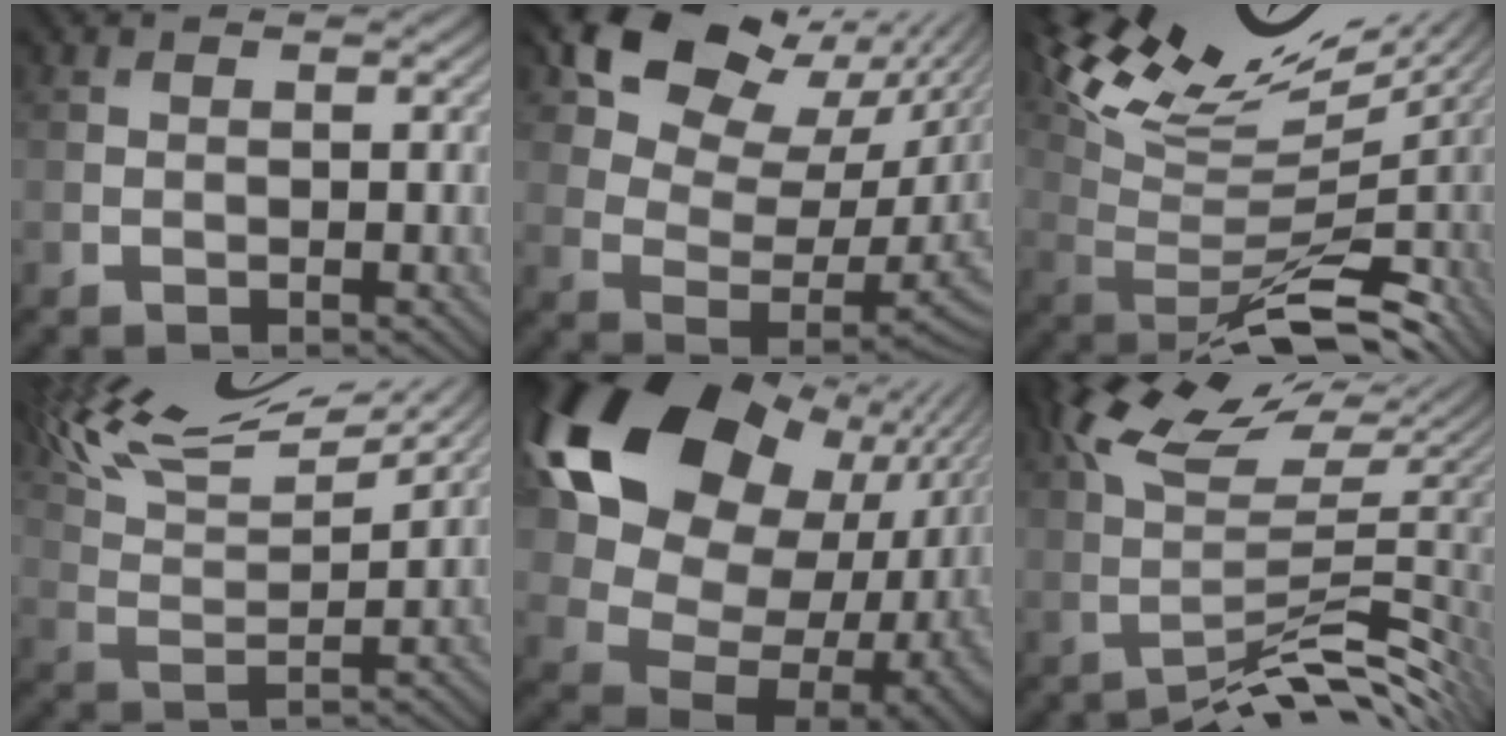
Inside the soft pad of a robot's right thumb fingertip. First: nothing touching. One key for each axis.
{"total": 13.2, "fx": 7.6, "fy": 7.9, "fz": 7.2, "tx": -0.130, "ty": 0.012, "tz": 0.134}
{"total": 13.1, "fx": 5.6, "fy": 4.2, "fz": 11.1, "tx": -0.181, "ty": 0.024, "tz": 0.119}
{"total": 15.3, "fx": 12.0, "fy": 4.0, "fz": 8.6, "tx": -0.199, "ty": 0.034, "tz": 0.186}
{"total": 20.2, "fx": 5.8, "fy": 15.0, "fz": 12.2, "tx": -0.245, "ty": -0.031, "tz": 0.157}
{"total": 9.6, "fx": -0.9, "fy": 2.2, "fz": 9.3, "tx": -0.151, "ty": 0.022, "tz": -0.004}